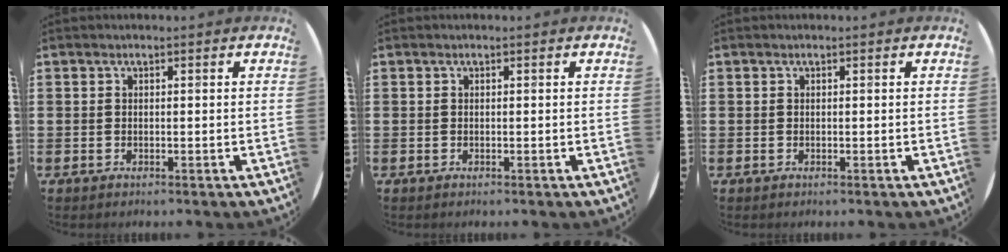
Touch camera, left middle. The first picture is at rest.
{"total": 0.0}
{"total": 0.0}